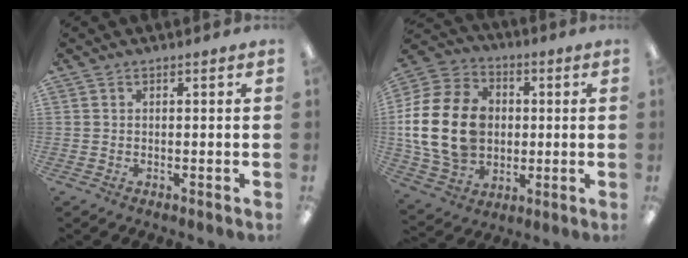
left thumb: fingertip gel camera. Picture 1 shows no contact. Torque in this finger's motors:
{"motor_torque": [0.94, 4.07, 1.71, 0.20, 0.19]}